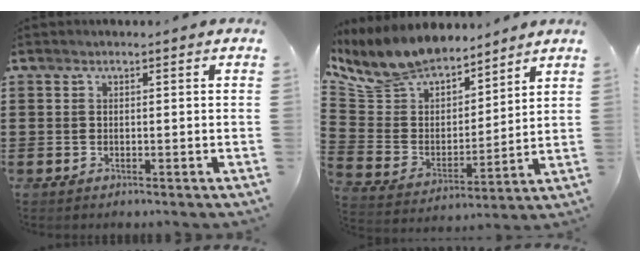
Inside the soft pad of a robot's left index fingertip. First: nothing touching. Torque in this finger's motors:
{"motor_torque": [2.14, 0.00, 0.32, 0.16]}